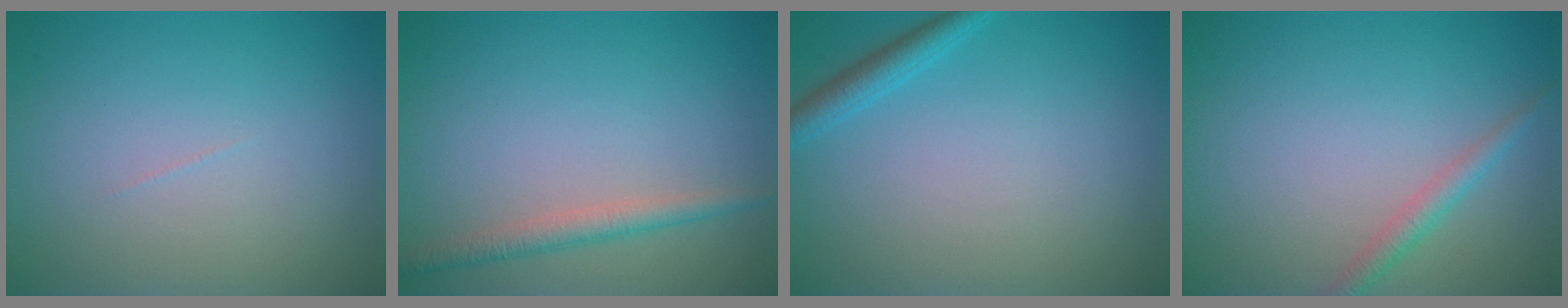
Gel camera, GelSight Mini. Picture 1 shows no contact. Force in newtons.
{"total": 2.1, "press": 2.1, "slide": 0.0}
{"total": 1.9, "press": 1.9, "slide": 0.2}
{"total": 1.8, "press": 1.8, "slide": 0.0}